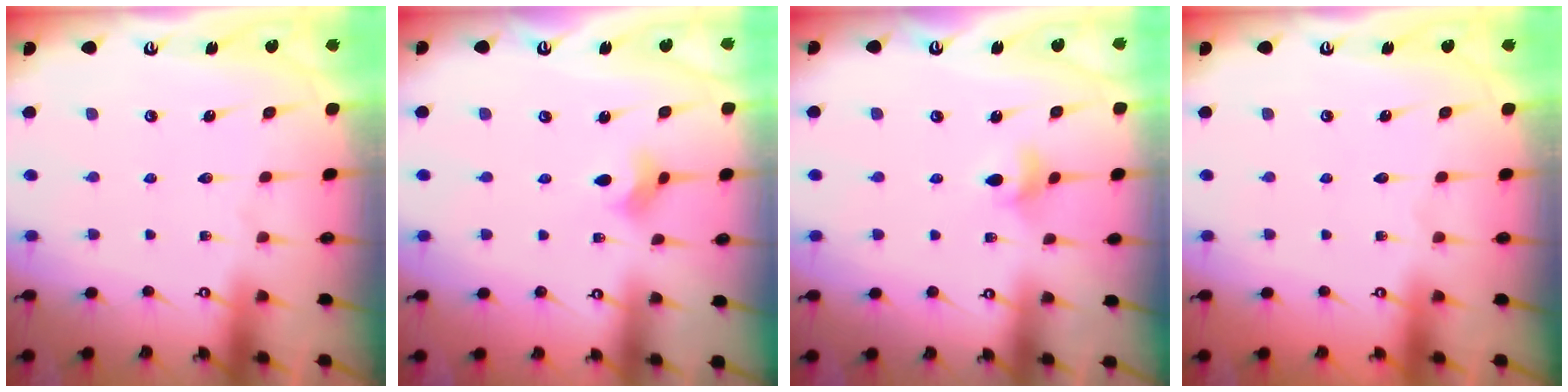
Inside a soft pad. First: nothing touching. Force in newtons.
{"total": 2.6, "press": 2.6, "slide": 0.5}
{"total": 4.2, "press": 4.1, "slide": 0.6}
{"total": 0.0}